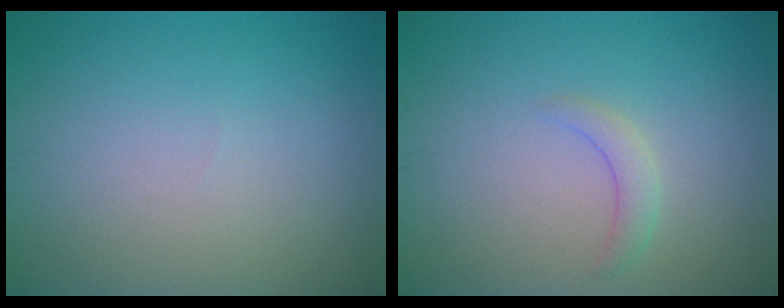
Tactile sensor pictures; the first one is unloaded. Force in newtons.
{"total": 1.5, "press": 1.5, "slide": 0.3}